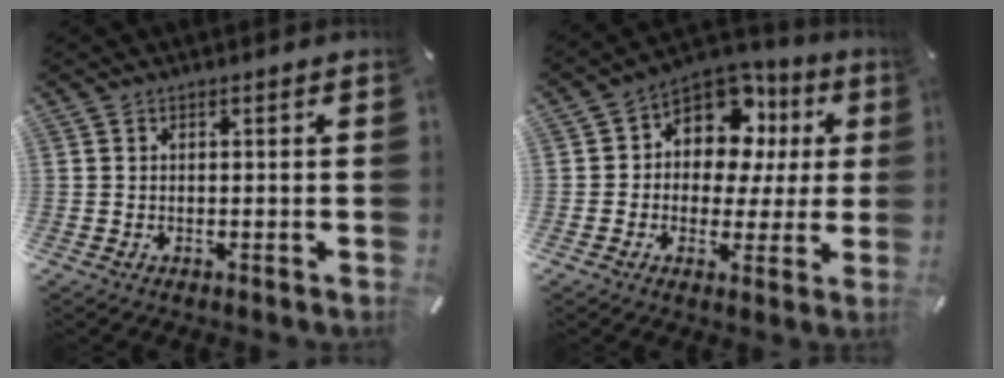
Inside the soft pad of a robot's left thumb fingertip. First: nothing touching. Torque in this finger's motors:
{"motor_torque": [0.44, 0.56, 0.54, 0.33, 0.09]}